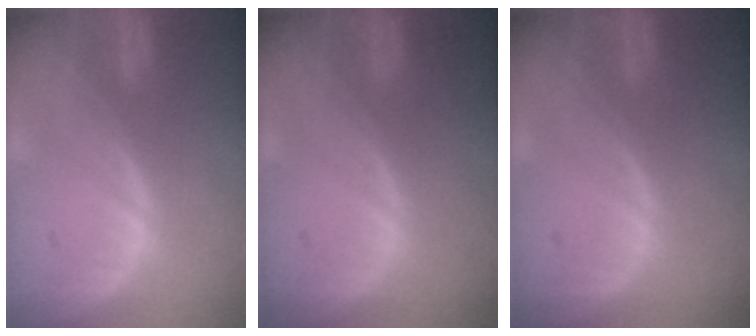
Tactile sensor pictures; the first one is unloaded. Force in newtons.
{"total": 0.0}
{"total": 0.0}